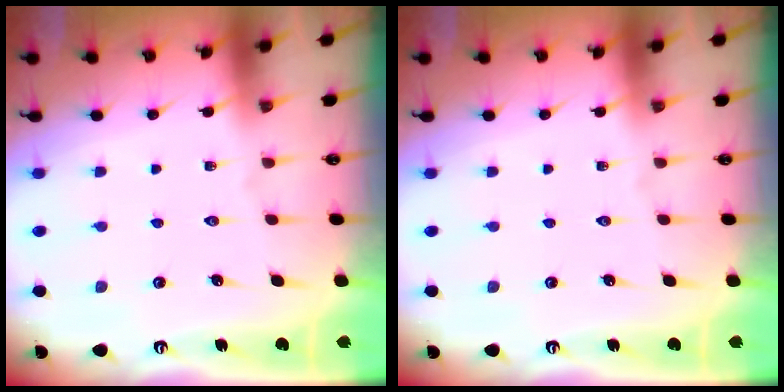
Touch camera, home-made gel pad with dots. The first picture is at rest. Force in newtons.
{"total": 0.0}